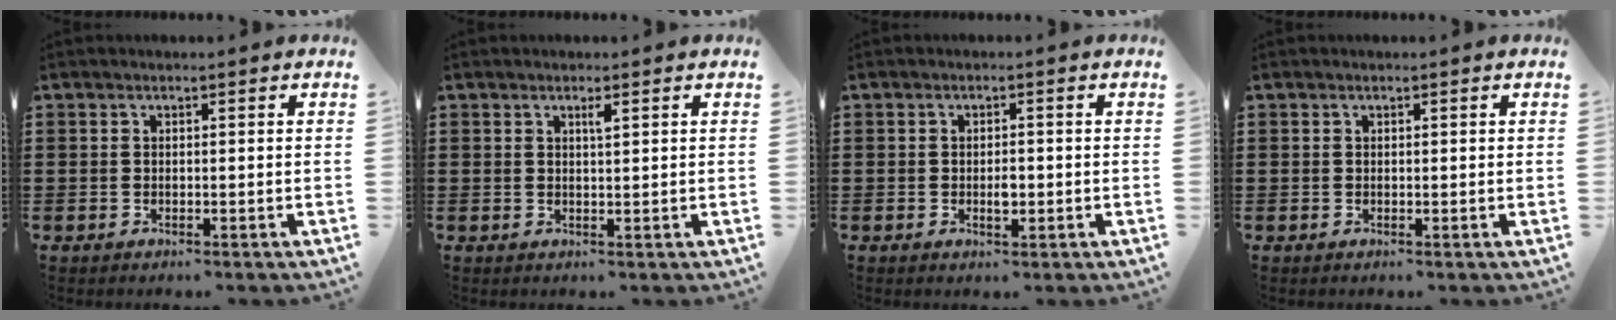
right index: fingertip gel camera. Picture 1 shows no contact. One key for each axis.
{"total": 1.2, "fx": 0.6, "fy": 0.2, "fz": 1.0, "tx": -0.013, "ty": -0.003, "tz": 0.009}
{"total": 1.9, "fx": -0.3, "fy": 0.8, "fz": 1.7, "tx": -0.031, "ty": -0.001, "tz": -0.005}
{"total": 0.0}